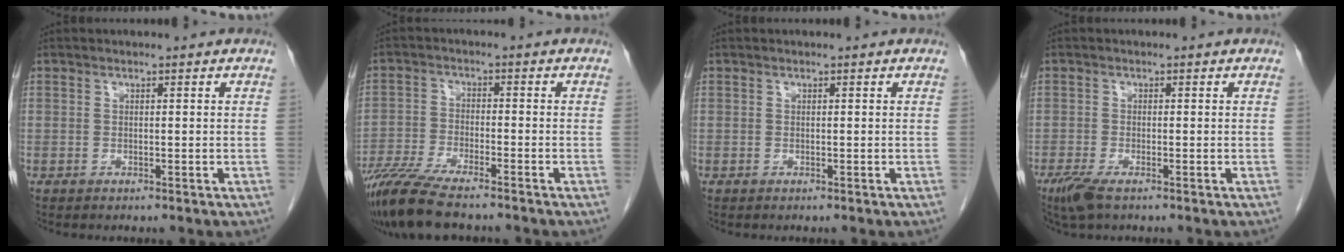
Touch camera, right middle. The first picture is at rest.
{"total": 10.9, "force": [-9.0, 1.4, 6.0], "torque": [-0.108, -0.028, -0.154]}
{"total": 0.0}
{"total": 3.6, "force": [-2.4, 0.9, 2.6], "torque": [-0.060, -0.011, -0.045]}